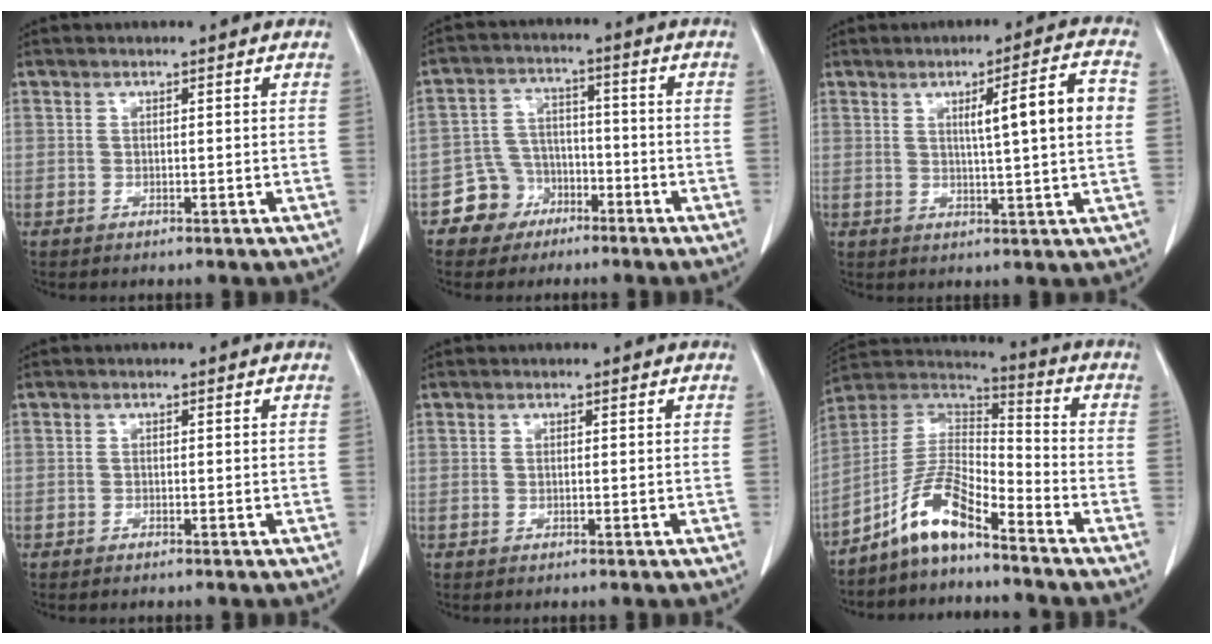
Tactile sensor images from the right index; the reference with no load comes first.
{"total": 6.6, "force": [-3.6, 5.5, 0.3], "torque": [0.006, 0.017, -0.058]}
{"total": 9.2, "force": [1.6, -0.3, 9.0], "torque": [-0.135, 0.007, 0.024]}
{"total": 0.0}
{"total": 0.0}
{"total": 10.1, "force": [-7.2, 2.0, 6.8], "torque": [-0.146, 0.021, -0.136]}